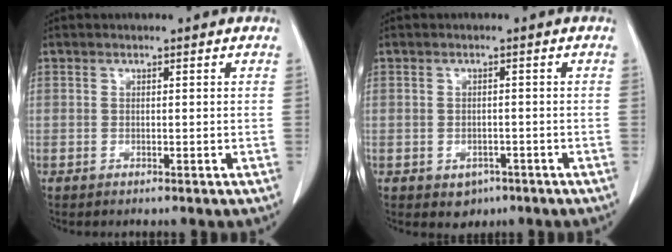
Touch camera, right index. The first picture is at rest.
{"total": 2.7, "force": [-1.3, 2.0, 1.1], "torque": [-0.010, 0.004, -0.006]}